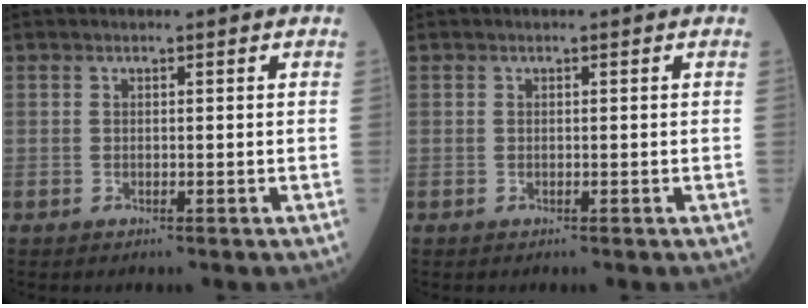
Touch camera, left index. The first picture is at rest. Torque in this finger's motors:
{"motor_torque": [0.00, 0.00, 0.00, 0.00]}